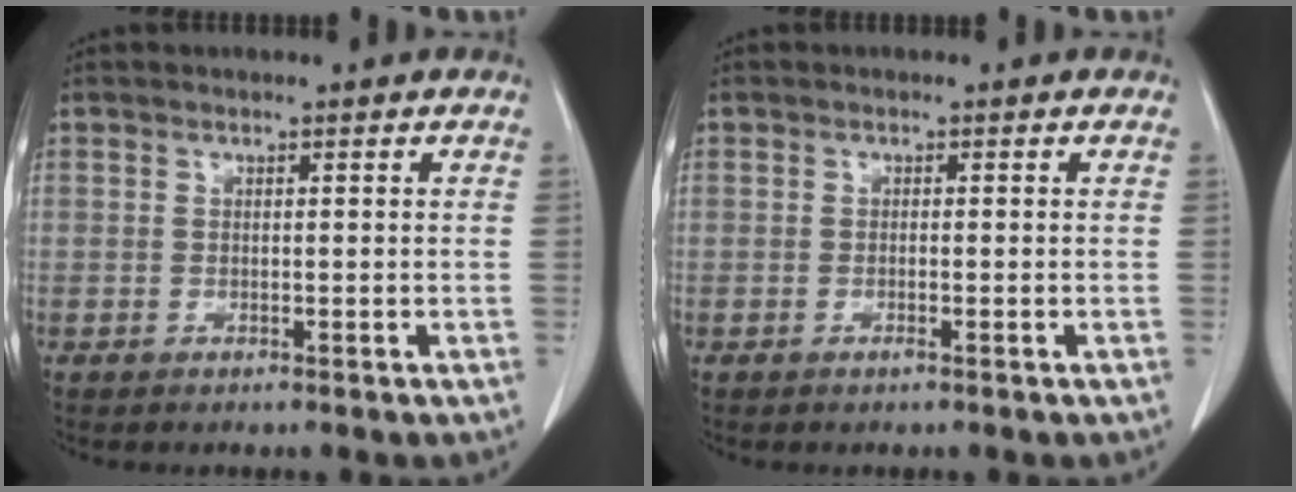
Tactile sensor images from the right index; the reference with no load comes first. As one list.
[{"total": 1.0, "force": [-0.4, 0.2, 0.8], "torque": [-0.019, -0.001, -0.007]}]